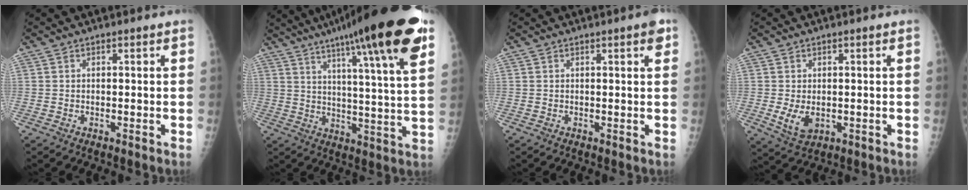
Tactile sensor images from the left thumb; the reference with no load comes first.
{"total": 24.4, "force": [14.8, 2.6, 19.2], "torque": [-0.281, -0.033, 0.208]}
{"total": 2.2, "force": [1.1, 0.4, 1.8], "torque": [-0.021, -0.002, 0.012]}
{"total": 4.8, "force": [-0.5, 3.1, 3.6], "torque": [-0.060, -0.012, 0.003]}